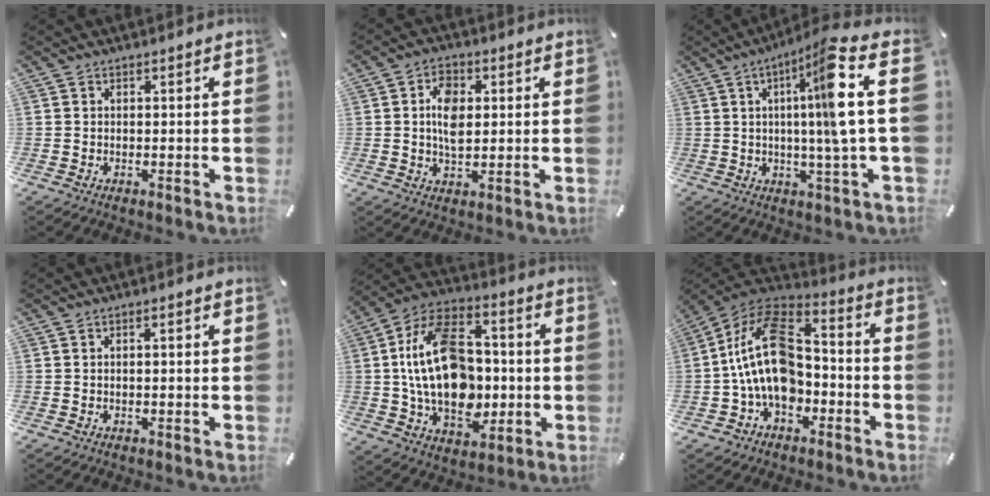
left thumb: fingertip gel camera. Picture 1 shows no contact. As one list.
[{"total": 7.6, "force": [1.1, 4.8, 5.8], "torque": [-0.109, 0.000, 0.011]}, {"total": 14.4, "force": [3.5, -0.6, 13.9], "torque": [-0.234, -0.015, 0.036]}, {"total": 1.0, "force": [-0.2, 0.3, 0.9], "torque": [-0.017, 0.000, -0.004]}, {"total": 21.9, "force": [-0.2, 14.7, 16.2], "torque": [-0.327, 0.005, -0.002]}, {"total": 19.5, "force": [-2.0, 13.4, 14.1], "torque": [-0.281, 0.018, -0.037]}]